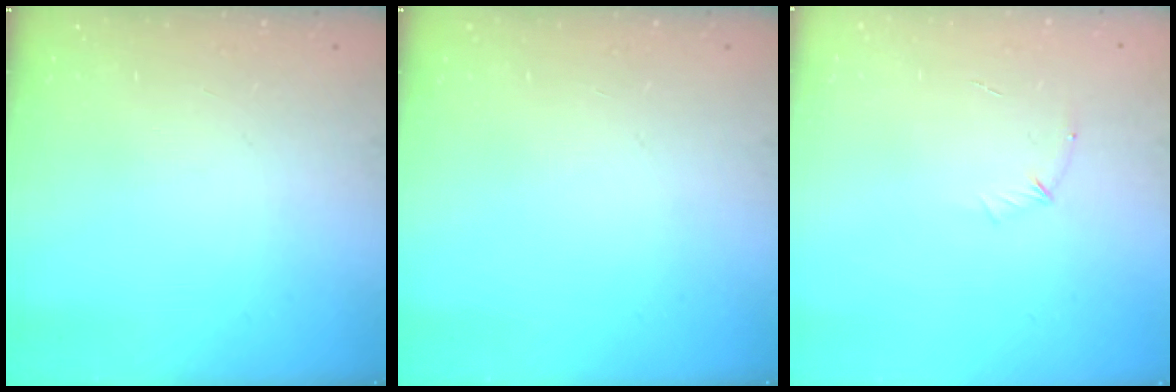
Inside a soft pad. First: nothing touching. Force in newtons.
{"total": 0.0}
{"total": 4.9, "press": 4.7, "slide": 1.2}